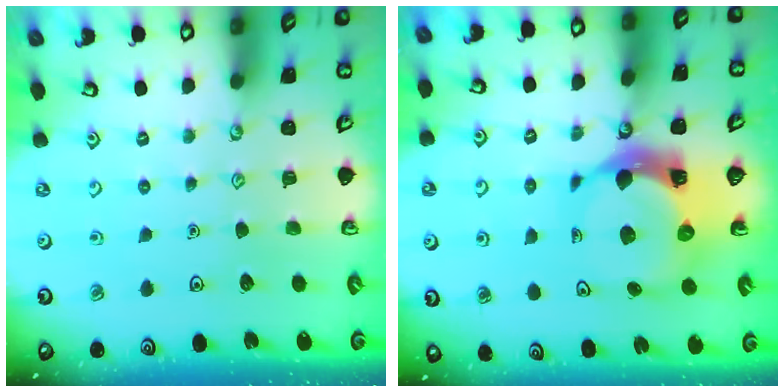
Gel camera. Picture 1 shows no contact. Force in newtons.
{"total": 10.1, "press": 10.0, "slide": 1.4}